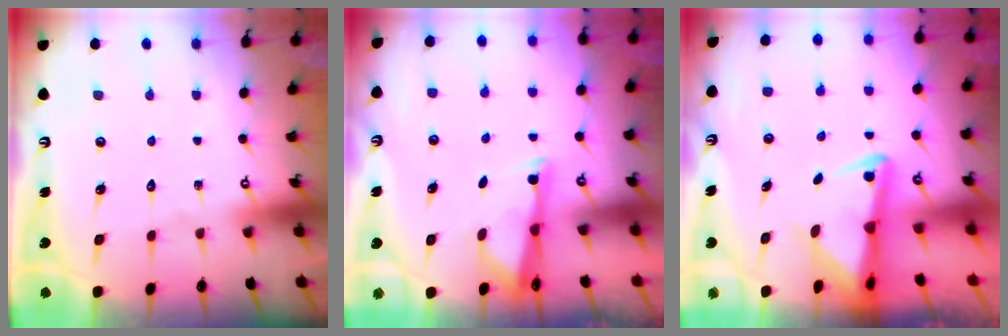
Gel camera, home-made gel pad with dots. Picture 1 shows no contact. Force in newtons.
{"total": 2.9, "press": 2.8, "slide": 0.5}
{"total": 3.9, "press": 3.8, "slide": 0.7}